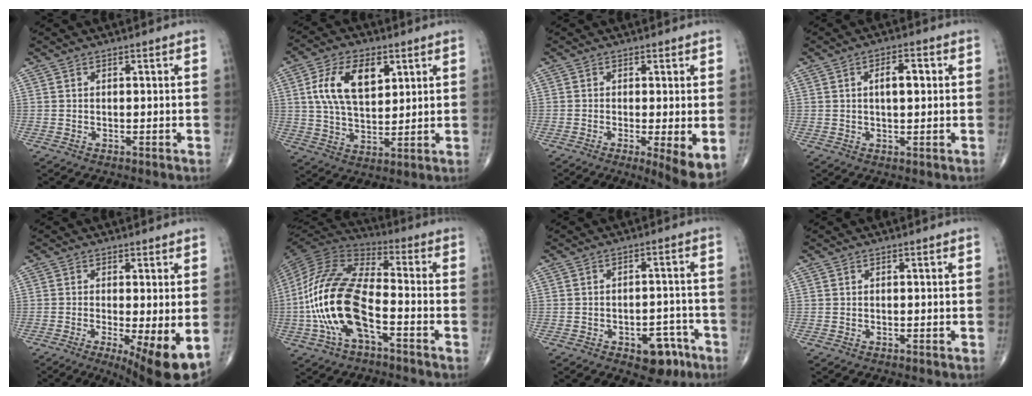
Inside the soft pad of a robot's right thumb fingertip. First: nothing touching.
{"total": 12.6, "force": [4.1, 7.0, 9.6], "torque": [-0.164, -0.009, 0.078]}
{"total": 6.8, "force": [-1.4, 1.4, 6.5], "torque": [-0.104, -0.022, -0.023]}
{"total": 4.8, "force": [0.9, 2.1, 4.2], "torque": [-0.062, 0.004, 0.012]}
{"total": 10.5, "force": [-3.1, 2.4, 9.8], "torque": [-0.146, -0.023, -0.043]}
{"total": 19.2, "force": [-5.2, 8.4, 16.4], "torque": [-0.345, 0.035, -0.099]}
{"total": 7.4, "force": [-4.0, 4.2, 4.5], "torque": [-0.031, 0.031, -0.049]}
{"total": 0.0}